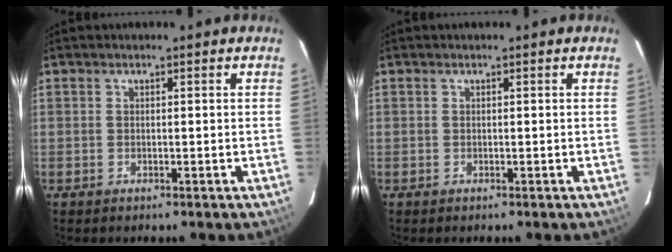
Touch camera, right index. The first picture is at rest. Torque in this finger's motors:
{"motor_torque": [0.00, 0.00, 0.00, 0.00]}